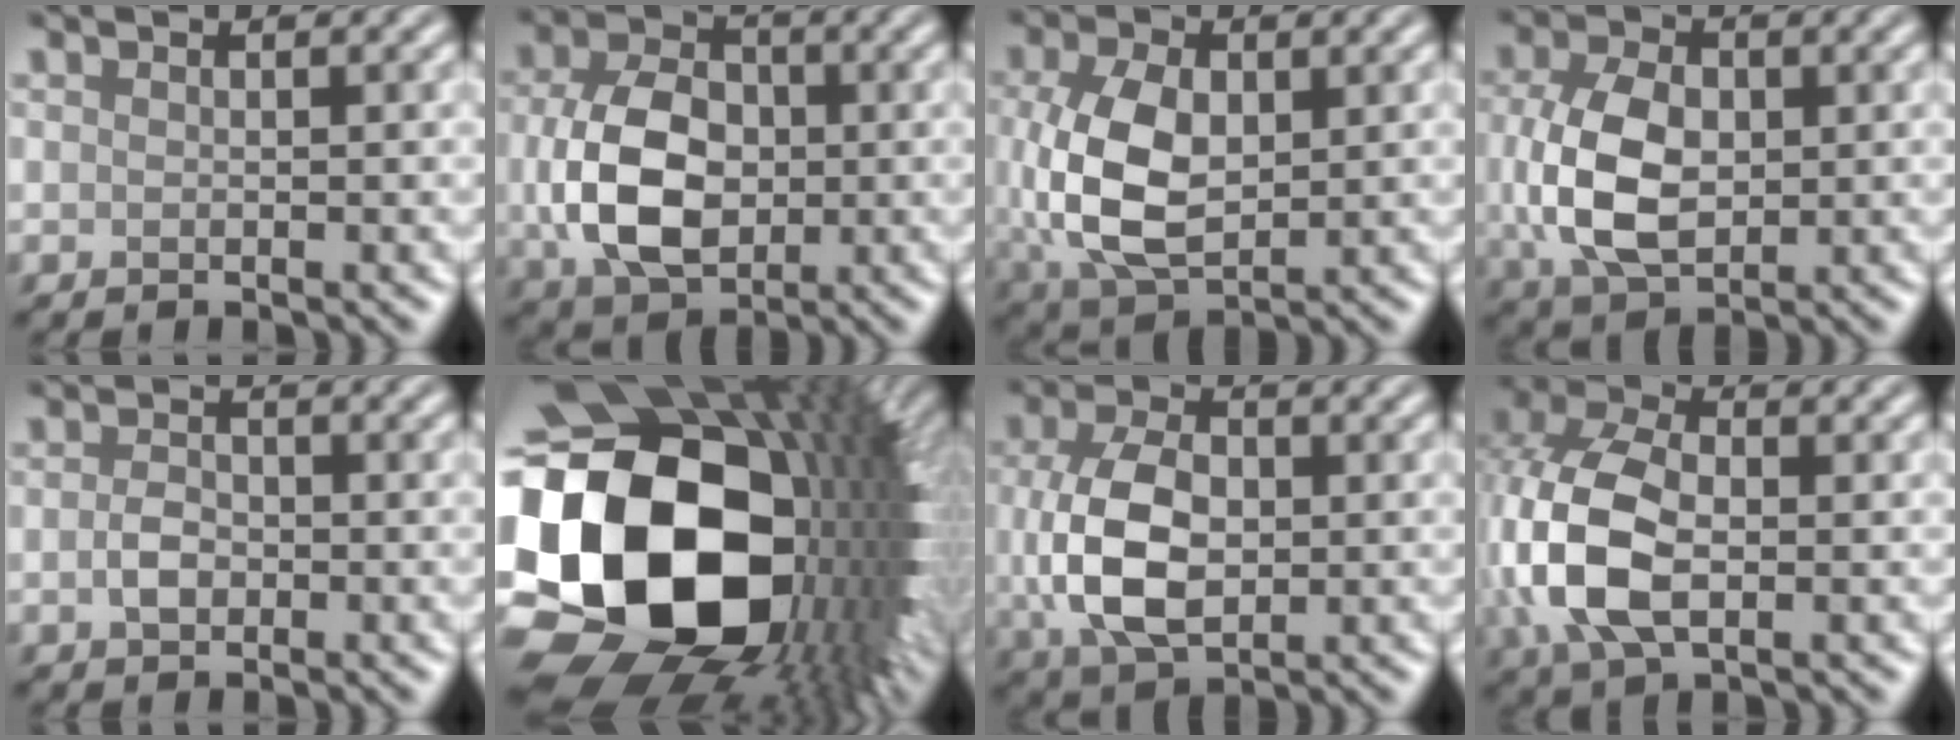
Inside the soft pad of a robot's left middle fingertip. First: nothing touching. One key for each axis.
{"total": 8.3, "fx": -0.5, "fy": 5.8, "fz": 5.9, "tx": -0.131, "ty": -0.003, "tz": -0.011}
{"total": 8.0, "fx": 0.4, "fy": 5.1, "fz": 6.1, "tx": -0.149, "ty": -0.005, "tz": 0.014}
{"total": 7.3, "fx": 0.0, "fy": 4.9, "fz": 5.4, "tx": -0.127, "ty": 0.000, "tz": 0.001}
{"total": 1.8, "fx": -0.4, "fy": 1.3, "fz": 1.2, "tx": -0.028, "ty": 0.001, "tz": -0.012}
{"total": 22.2, "fx": -1.6, "fy": 16.2, "fz": 15.1, "tx": -0.331, "ty": -0.049, "tz": 0.000}
{"total": 7.7, "fx": -0.1, "fy": 5.0, "fz": 5.8, "tx": -0.135, "ty": -0.003, "tz": -0.003}
{"total": 9.2, "fx": -1.1, "fy": 5.9, "fz": 7.0, "tx": -0.180, "ty": -0.004, "tz": -0.027}